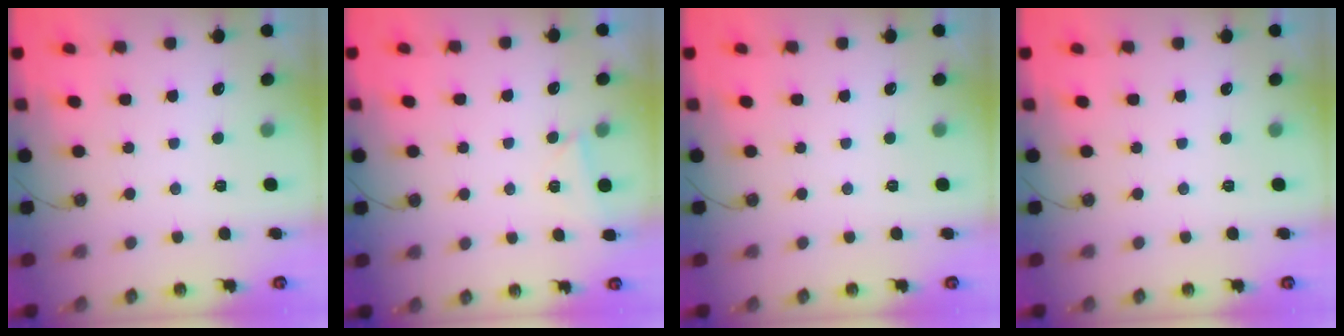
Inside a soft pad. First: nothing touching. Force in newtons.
{"total": 2.7, "press": 2.4, "slide": 1.2}
{"total": 0.0}
{"total": 0.0}